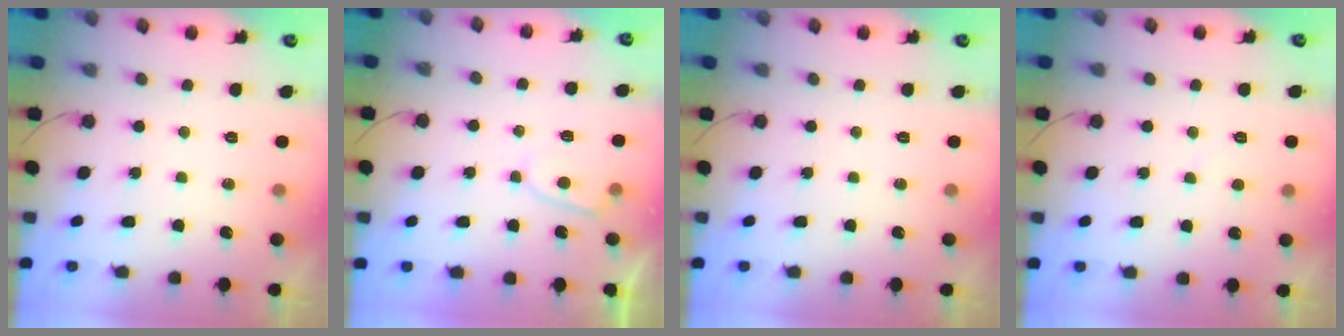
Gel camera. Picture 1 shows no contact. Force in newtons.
{"total": 3.1, "press": 3.1, "slide": 0.4}
{"total": 0.0}
{"total": 2.0, "press": 2.0, "slide": 0.3}